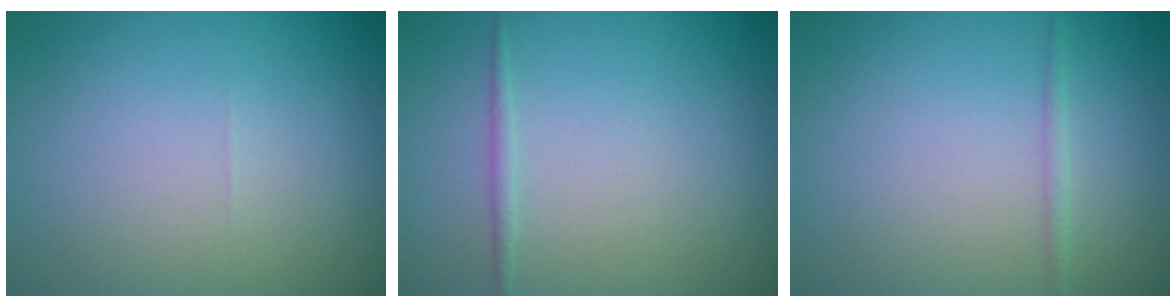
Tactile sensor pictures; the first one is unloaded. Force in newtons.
{"total": 0.8, "press": 0.8, "slide": 0.0}
{"total": 0.8, "press": 0.8, "slide": 0.1}